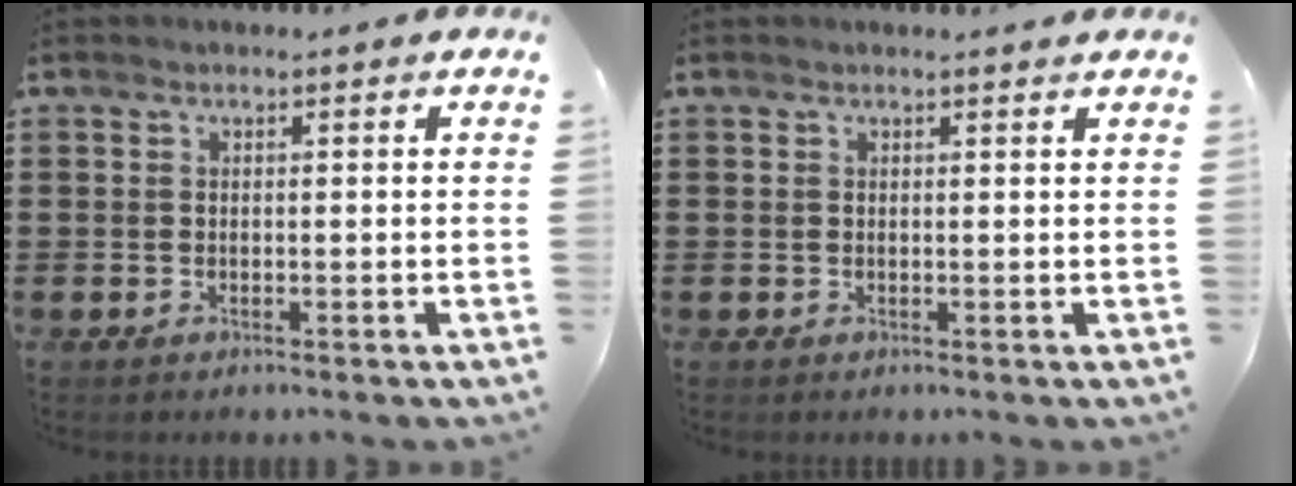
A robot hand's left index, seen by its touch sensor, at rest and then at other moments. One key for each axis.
{"total": 0.6, "fx": 0.6, "fy": 0.0, "fz": 0.2, "tx": 0.002, "ty": -0.005, "tz": 0.011}